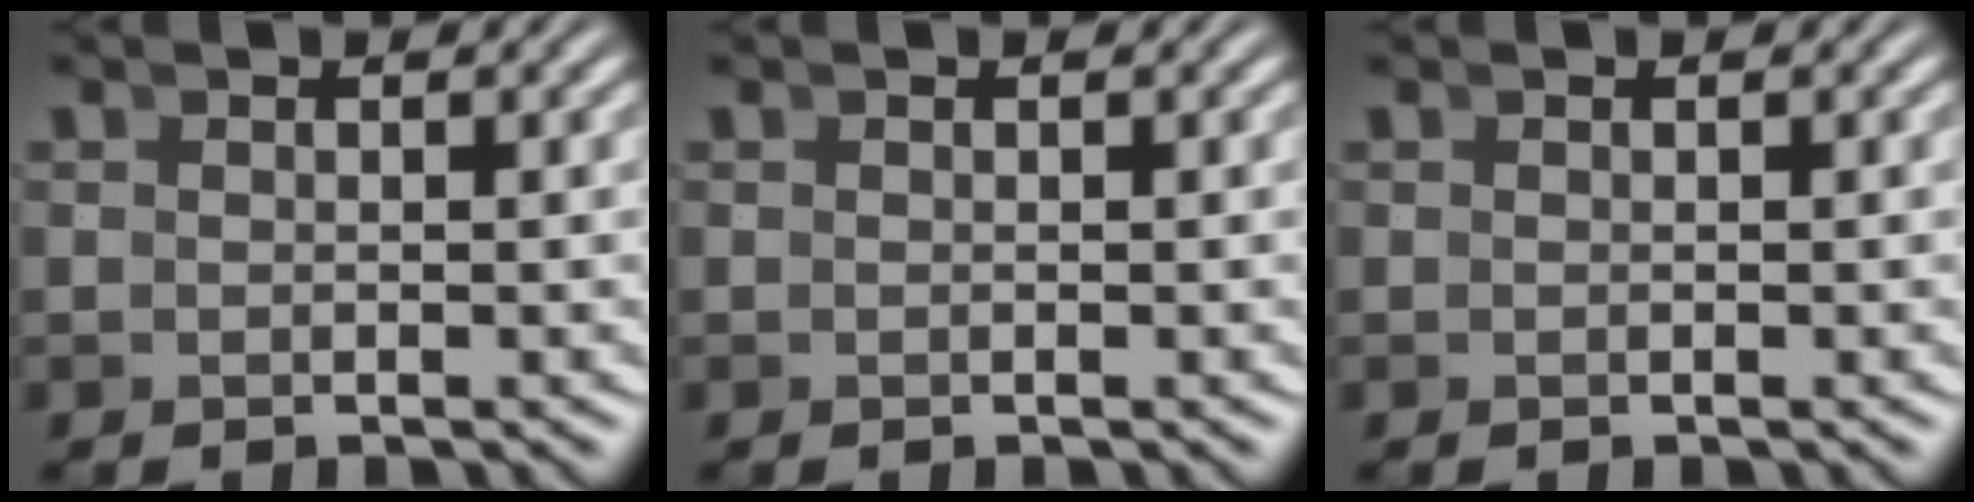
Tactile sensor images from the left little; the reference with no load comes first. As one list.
[{"total": 0.0}, {"total": 0.0}]